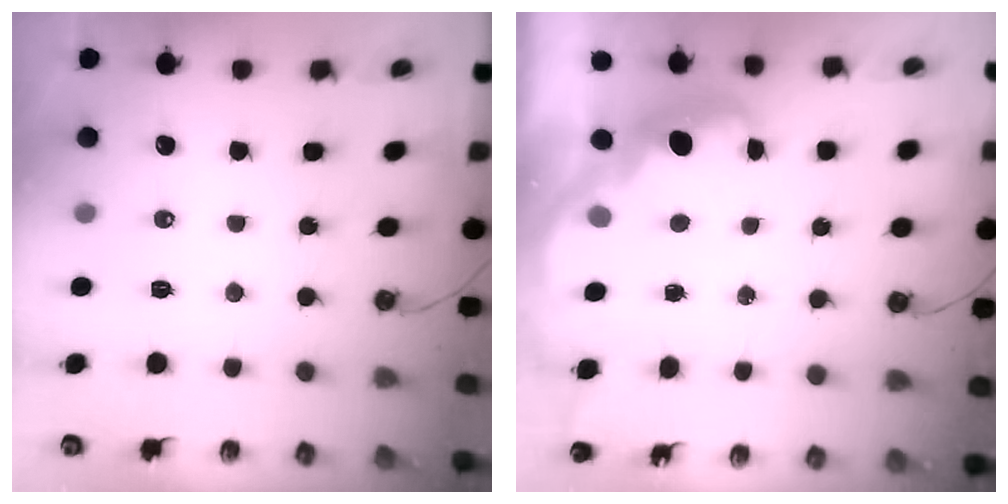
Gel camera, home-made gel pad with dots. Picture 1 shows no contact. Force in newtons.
{"total": 2.9, "press": 2.9, "slide": 0.6}